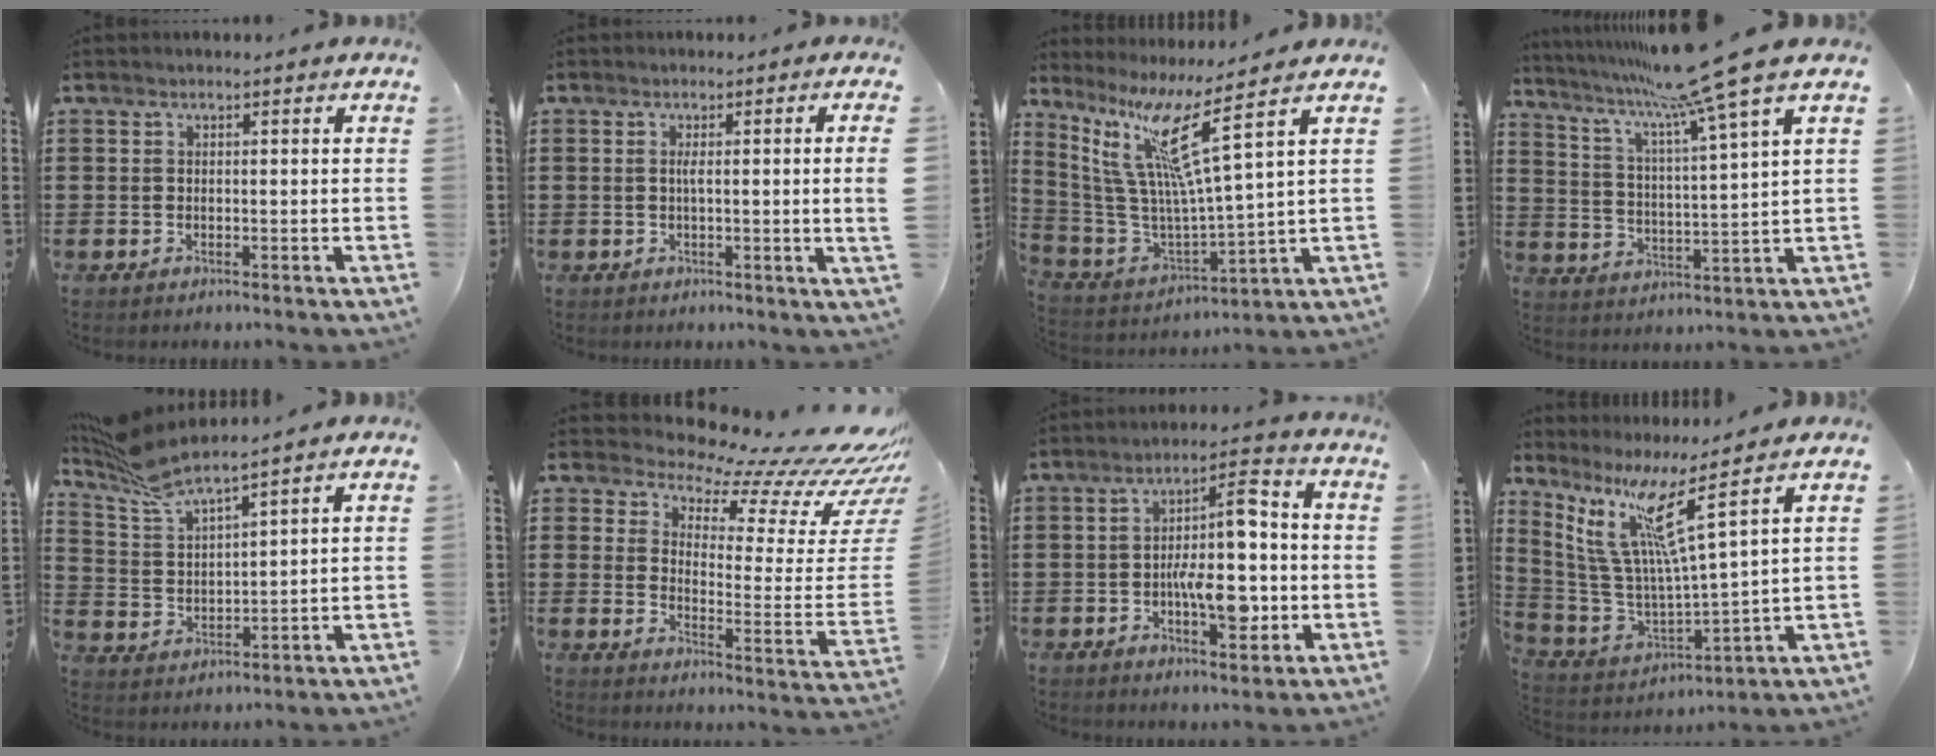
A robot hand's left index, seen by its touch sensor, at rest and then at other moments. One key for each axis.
{"total": 3.0, "fx": 0.2, "fy": -0.7, "fz": 2.9, "tx": -0.054, "ty": -0.007, "tz": -0.002}
{"total": 12.8, "fx": 7.9, "fy": 0.6, "fz": 10.0, "tx": -0.233, "ty": -0.059, "tz": 0.123}
{"total": 10.7, "fx": 8.5, "fy": -1.6, "fz": 6.3, "tx": -0.137, "ty": -0.052, "tz": 0.129}
{"total": 6.9, "fx": 6.4, "fy": 0.3, "fz": 2.7, "tx": -0.081, "ty": -0.027, "tz": 0.112}
{"total": 9.9, "fx": 8.2, "fy": 2.1, "fz": 5.2, "tx": -0.095, "ty": -0.084, "tz": 0.131}
{"total": 10.4, "fx": -1.6, "fy": 4.3, "fz": 9.4, "tx": -0.142, "ty": 0.009, "tz": -0.031}
{"total": 10.9, "fx": 7.1, "fy": 0.5, "fz": 8.3, "tx": -0.200, "ty": -0.062, "tz": 0.109}